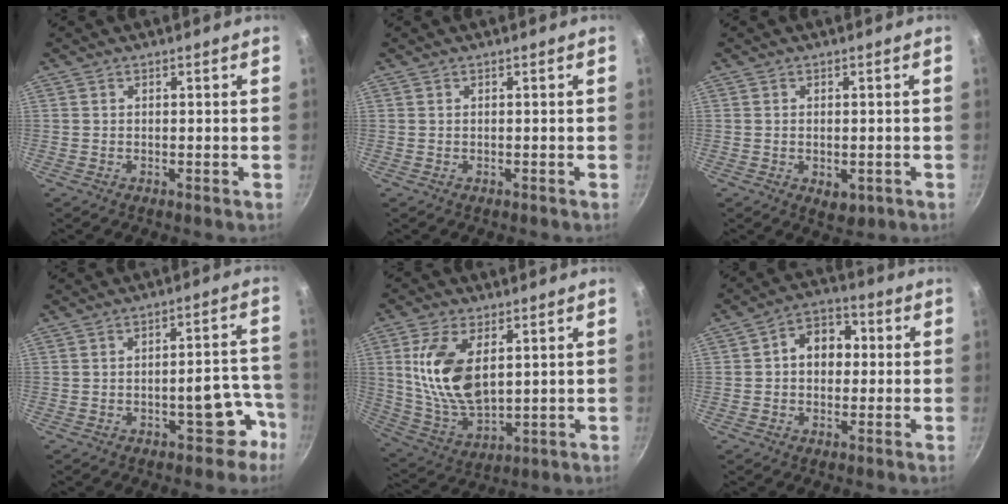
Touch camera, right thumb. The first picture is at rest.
{"total": 0.0}
{"total": 3.7, "force": [-0.9, 2.3, 2.8], "torque": [-0.038, -0.009, -0.009]}
{"total": 7.9, "force": [-4.1, 3.9, 5.4], "torque": [-0.016, 0.055, -0.040]}
{"total": 14.8, "force": [3.7, 7.9, 12.0], "torque": [-0.224, -0.024, 0.082]}
{"total": 8.6, "force": [0.8, 6.5, 5.6], "torque": [-0.042, 0.020, -0.001]}